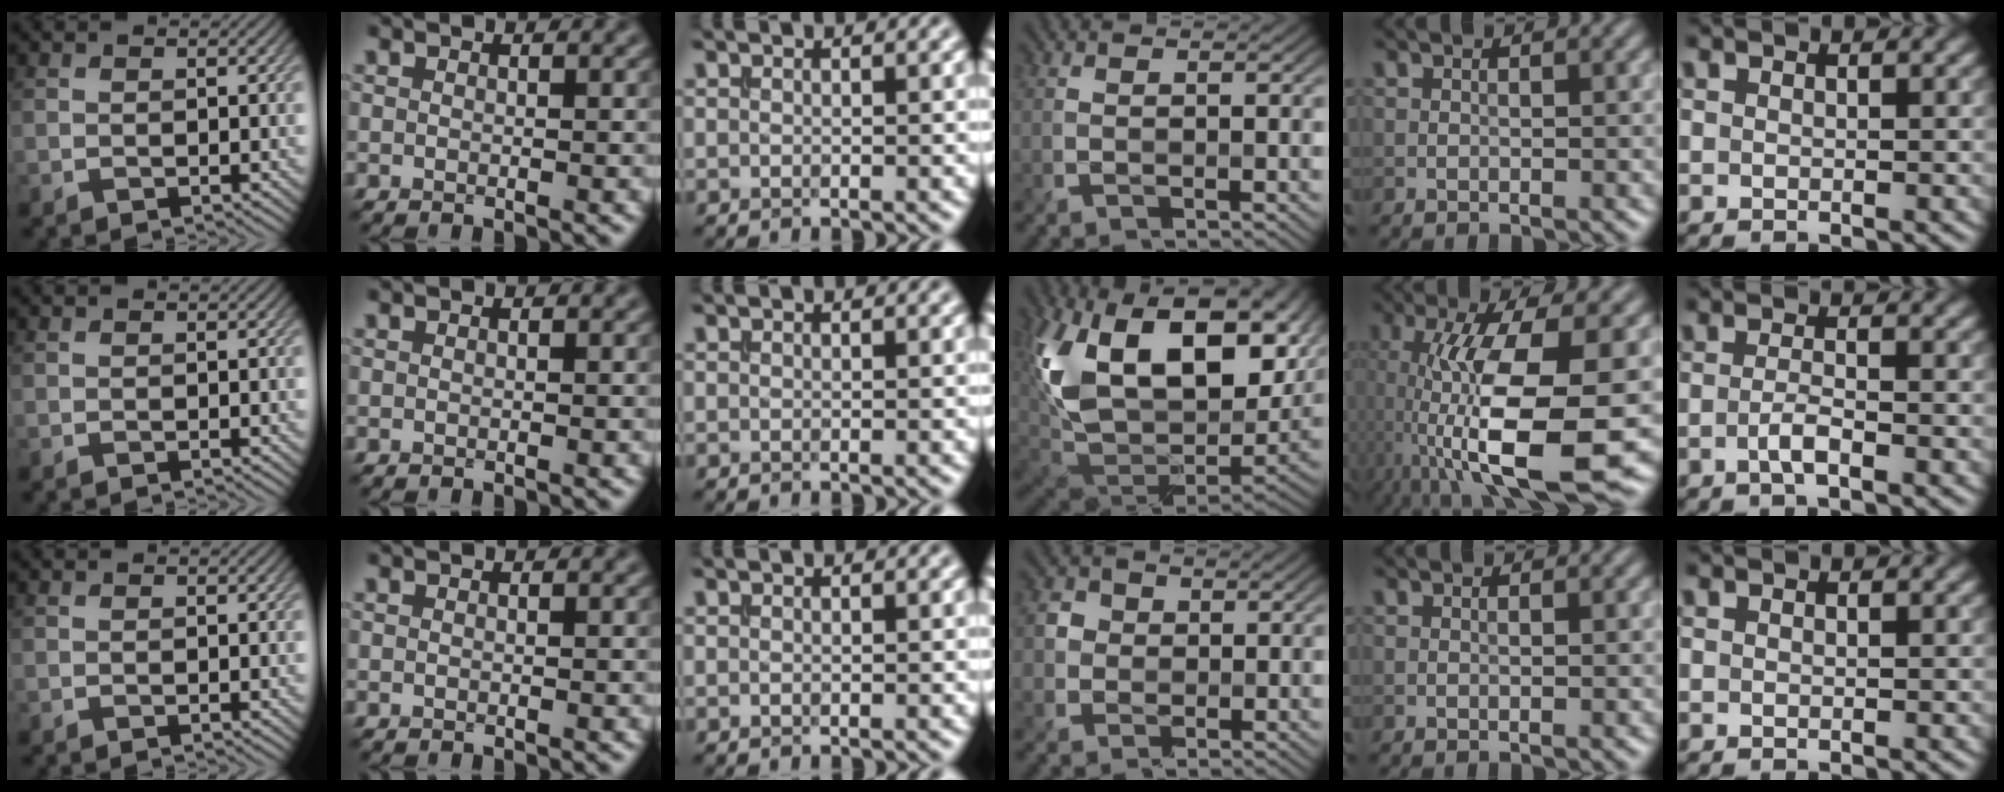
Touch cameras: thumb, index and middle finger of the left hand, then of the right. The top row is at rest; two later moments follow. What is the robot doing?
{"motion": "insert", "object": "drawer"}